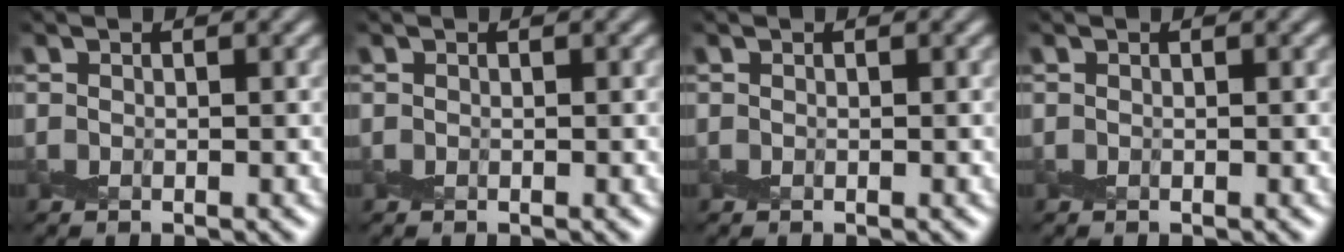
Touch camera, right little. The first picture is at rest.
{"total": 0.0}
{"total": 0.0}
{"total": 0.0}